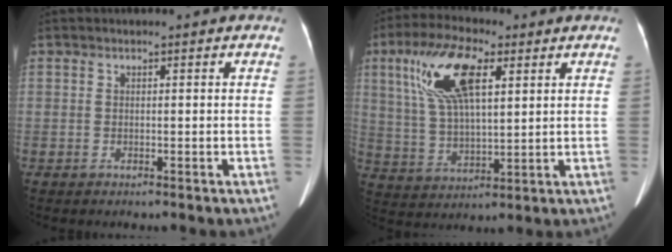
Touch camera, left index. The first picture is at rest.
{"total": 12.9, "force": [5.3, 4.5, 10.9], "torque": [-0.228, 0.020, 0.101]}